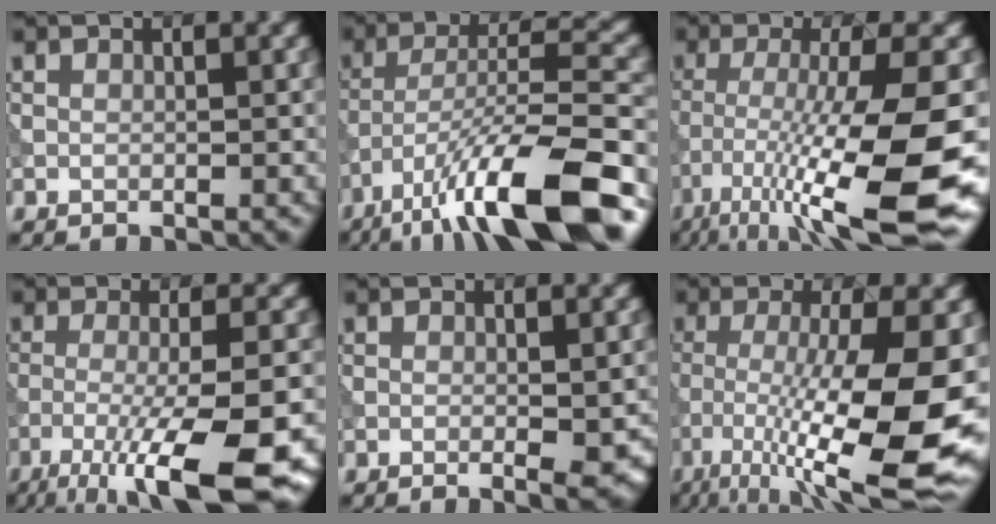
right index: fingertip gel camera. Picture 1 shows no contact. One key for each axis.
{"total": 13.3, "fx": -8.5, "fy": 2.7, "fz": 9.9, "tx": -0.166, "ty": 0.009, "tz": -0.145}
{"total": 14.2, "fx": -6.7, "fy": 3.0, "fz": 12.2, "tx": -0.215, "ty": -0.018, "tz": -0.105}
{"total": 10.6, "fx": -6.0, "fy": 2.1, "fz": 8.5, "tx": -0.134, "ty": -0.002, "tz": -0.104}
{"total": 3.5, "fx": -0.8, "fy": 1.0, "fz": 3.3, "tx": -0.046, "ty": -0.007, "tz": -0.008}
{"total": 14.1, "fx": -5.3, "fy": 3.6, "fz": 12.6, "tx": -0.215, "ty": -0.020, "tz": -0.084}